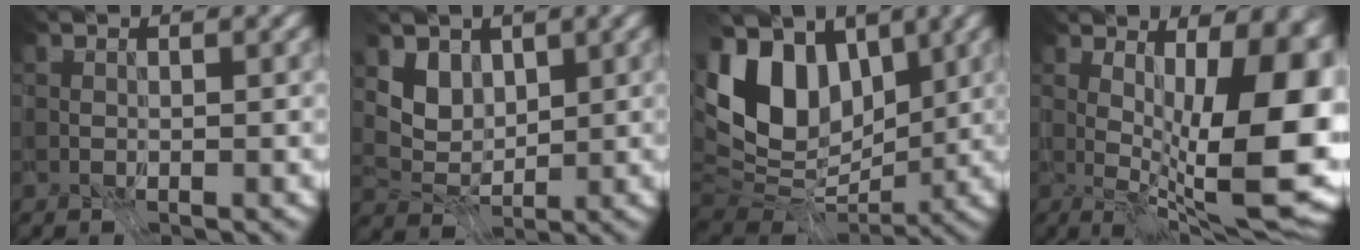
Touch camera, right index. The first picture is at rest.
{"total": 1.5, "force": [1.1, 0.9, 0.6], "torque": [-0.025, -0.010, 0.031]}
{"total": 9.2, "force": [1.3, 5.6, 7.2], "torque": [-0.134, 0.008, 0.025]}
{"total": 11.7, "force": [0.1, 2.3, 11.5], "torque": [-0.147, -0.008, 0.024]}